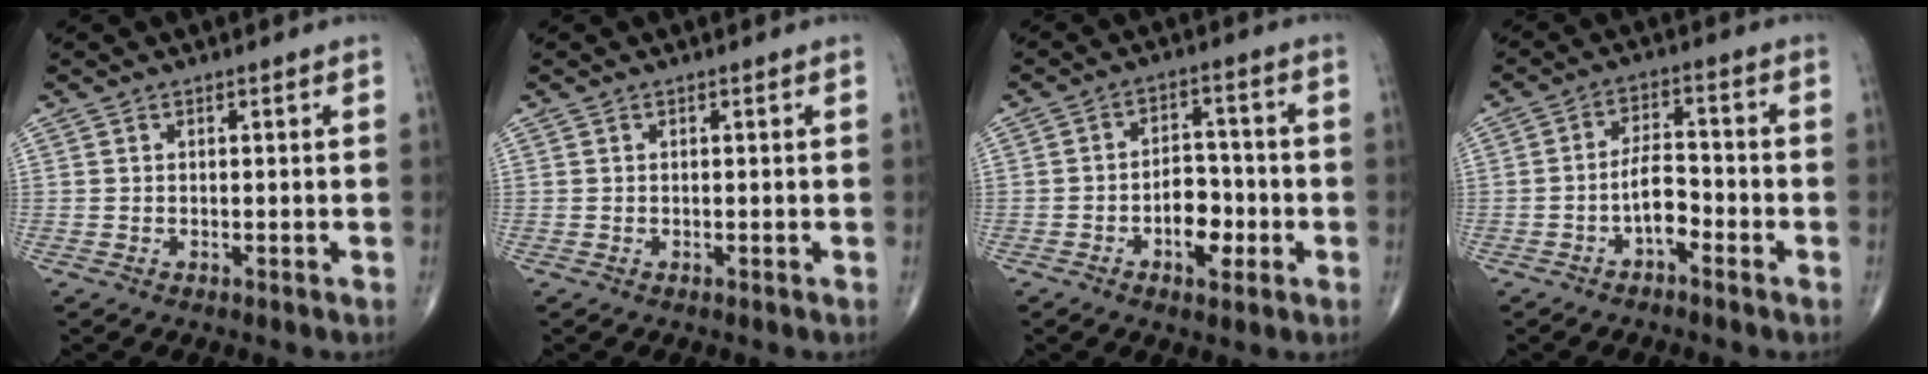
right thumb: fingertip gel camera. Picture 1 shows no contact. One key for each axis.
{"total": 0.0}
{"total": 7.5, "fx": -2.5, "fy": 4.4, "fz": 5.5, "tx": -0.060, "ty": 0.024, "tz": -0.042}
{"total": 5.5, "fx": -2.5, "fy": 2.4, "fz": 4.3, "tx": -0.070, "ty": 0.030, "tz": -0.045}